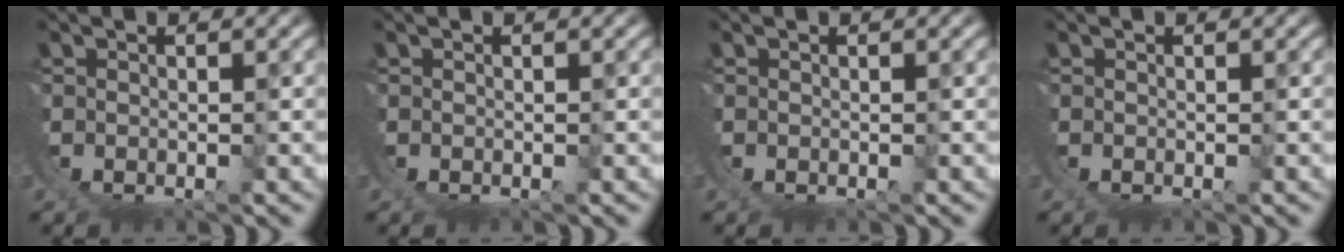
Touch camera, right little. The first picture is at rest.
{"total": 0.0}
{"total": 0.0}
{"total": 0.0}